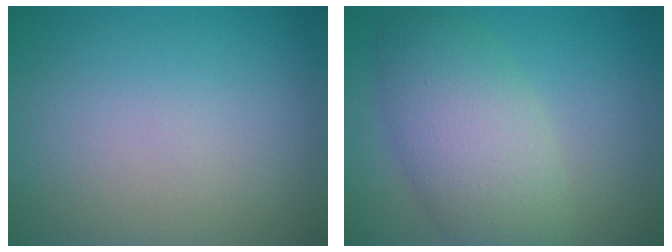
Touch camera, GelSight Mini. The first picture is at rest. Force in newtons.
{"total": 6.6, "press": 6.6, "slide": 0.4}